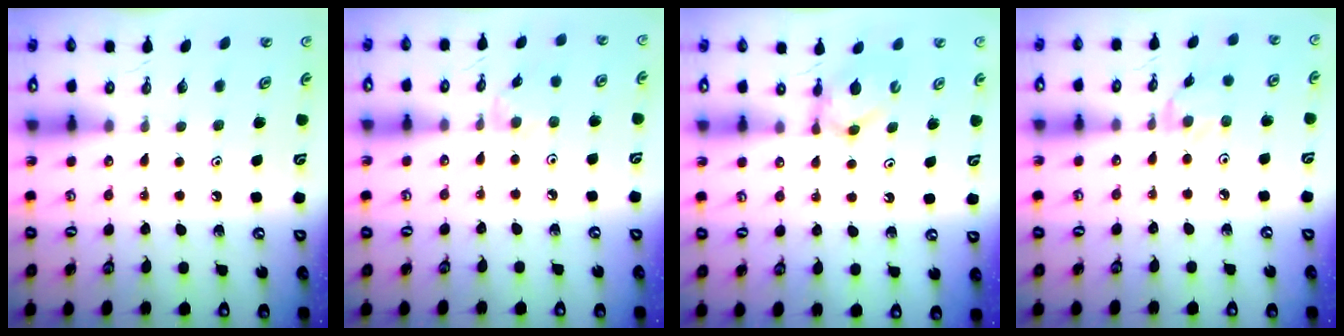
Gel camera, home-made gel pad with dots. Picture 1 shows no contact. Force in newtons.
{"total": 1.6, "press": 1.5, "slide": 0.4}
{"total": 3.9, "press": 3.8, "slide": 0.8}
{"total": 2.6, "press": 2.6, "slide": 0.4}